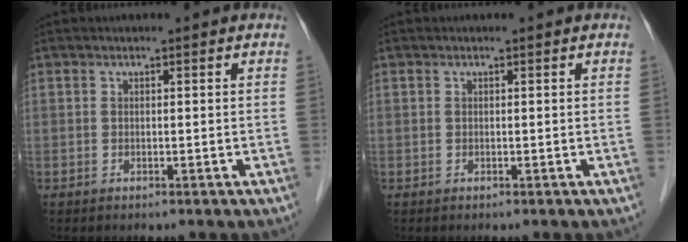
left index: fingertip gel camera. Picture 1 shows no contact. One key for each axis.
{"total": 0.0}